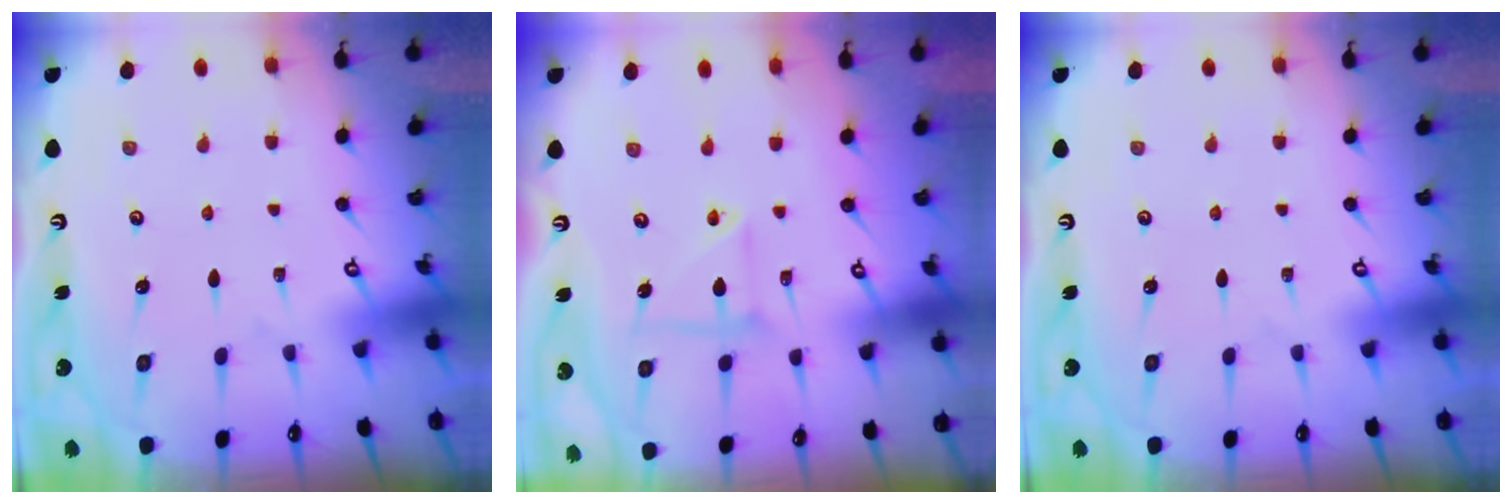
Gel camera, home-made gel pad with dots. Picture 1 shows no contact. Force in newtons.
{"total": 4.7, "press": 4.7, "slide": 0.5}
{"total": 0.0}